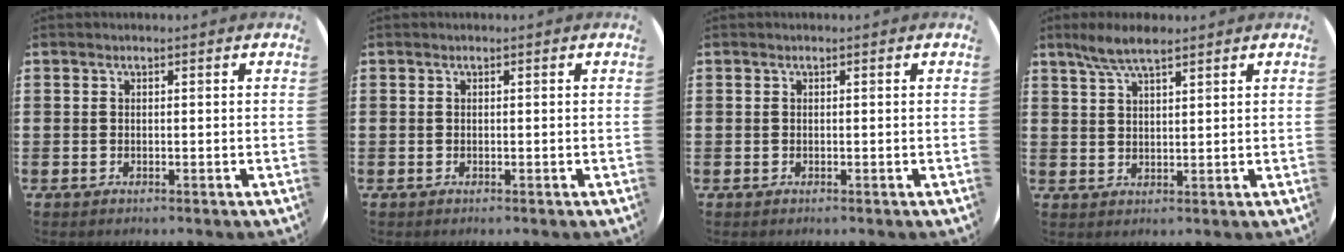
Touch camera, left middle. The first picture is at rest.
{"total": 0.0}
{"total": 0.0}
{"total": 5.0, "force": [3.9, 1.2, 2.9], "torque": [-0.066, 0.000, 0.070]}